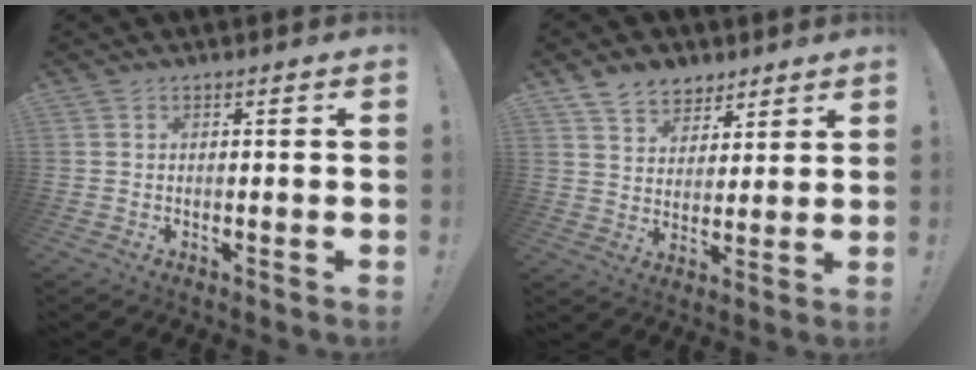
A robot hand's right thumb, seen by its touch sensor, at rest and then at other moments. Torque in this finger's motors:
{"motor_torque": [0.36, 1.90, 0.49, 0.37, -0.01]}